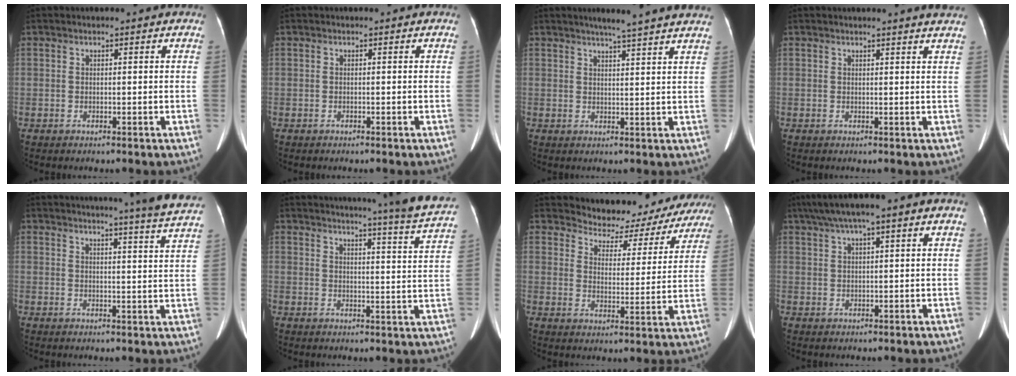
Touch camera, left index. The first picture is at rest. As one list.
[{"total": 0.0}, {"total": 10.5, "force": [9.0, -0.4, 5.3], "torque": [-0.071, 0.012, 0.094]}, {"total": 4.6, "force": [4.2, -0.7, 1.8], "torque": [-0.023, -0.001, 0.028]}, {"total": 12.0, "force": [10.9, -1.9, 4.8], "torque": [-0.065, -0.041, 0.111]}, {"total": 13.8, "force": [12.7, -2.3, 5.0], "torque": [-0.076, -0.063, 0.141]}, {"total": 12.9, "force": [12.1, 4.3, 0.7], "torque": [0.005, -0.006, 0.134]}, {"total": 7.3, "force": [4.0, 1.1, 6.0], "torque": [-0.108, 0.041, 0.065]}]